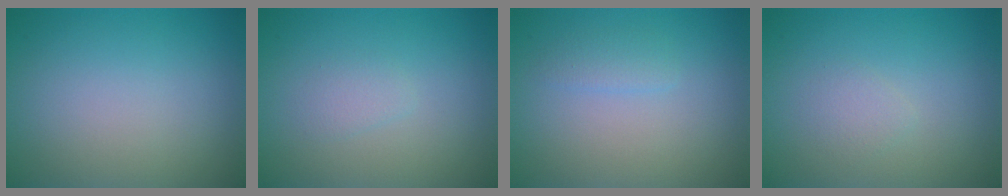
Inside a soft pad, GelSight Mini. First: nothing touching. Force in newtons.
{"total": 0.9, "press": 0.9, "slide": 0.0}
{"total": 1.1, "press": 1.1, "slide": 0.1}
{"total": 0.9, "press": 0.9, "slide": 0.1}